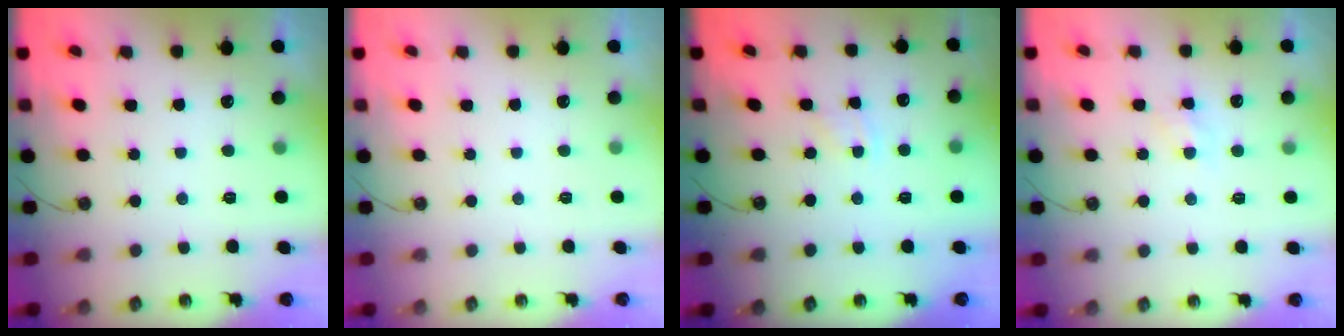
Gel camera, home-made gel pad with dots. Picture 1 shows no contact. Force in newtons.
{"total": 0.0}
{"total": 2.2, "press": 2.1, "slide": 0.4}
{"total": 3.8, "press": 3.8, "slide": 0.5}